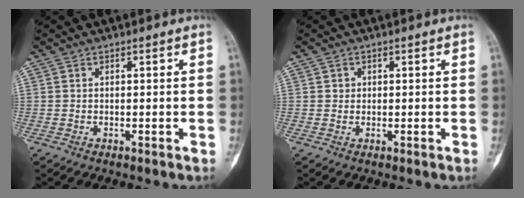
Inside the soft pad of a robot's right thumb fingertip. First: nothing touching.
{"total": 1.0, "force": [0.2, 1.0, 0.2], "torque": [0.003, 0.002, 0.003]}